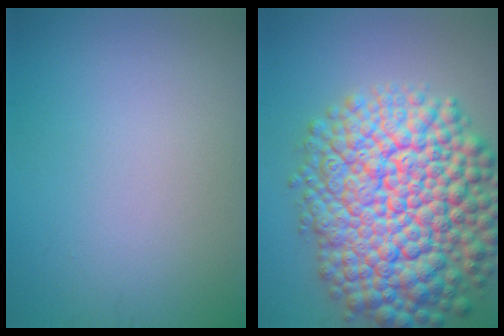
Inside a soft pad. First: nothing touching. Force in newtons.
{"total": 15.2, "press": 15.2, "slide": 0.6}